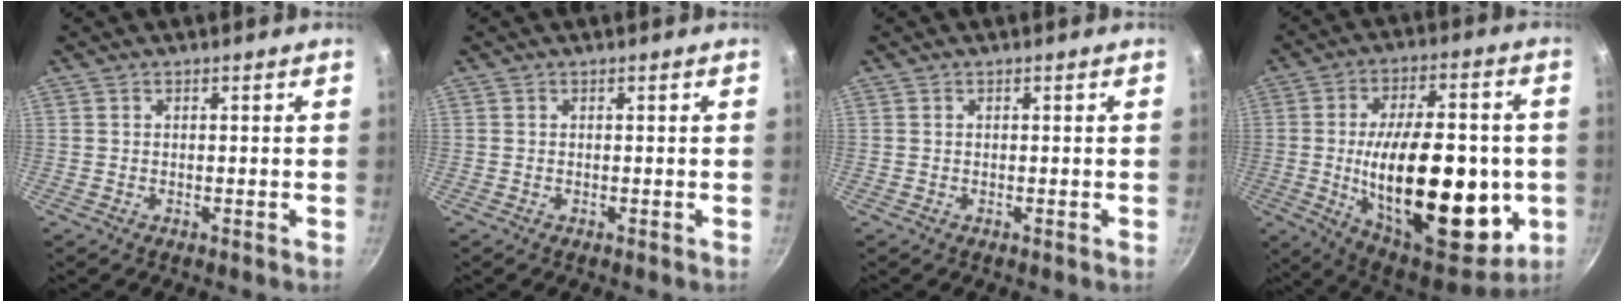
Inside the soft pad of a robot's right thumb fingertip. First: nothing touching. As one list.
[{"total": 0.0}, {"total": 0.0}, {"total": 29.8, "force": [-3.7, 14.3, 25.9], "torque": [-0.366, 0.003, -0.041]}]